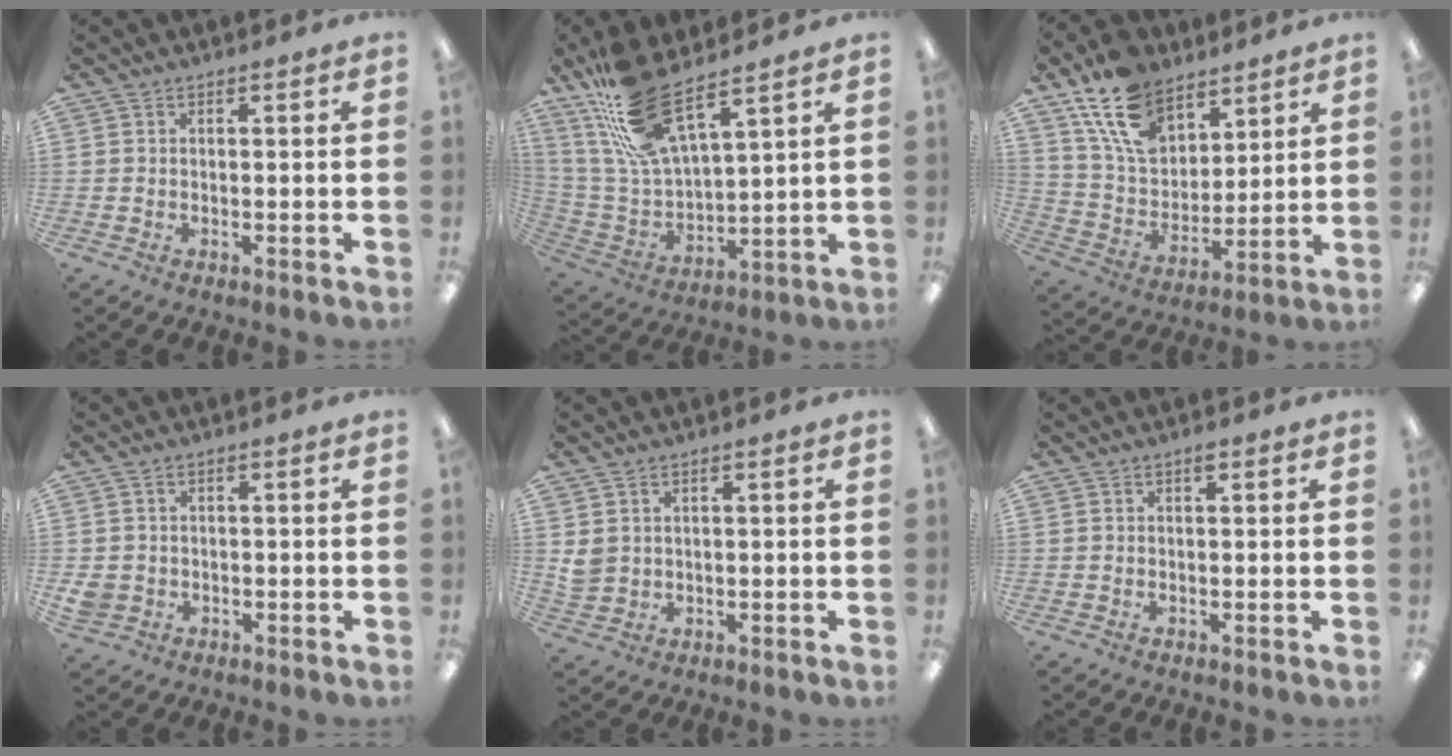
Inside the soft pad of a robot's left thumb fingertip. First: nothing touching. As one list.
[{"total": 18.7, "force": [13.1, 6.4, 11.7], "torque": [-0.261, -0.065, 0.238]}, {"total": 17.0, "force": [11.0, 10.1, 8.1], "torque": [-0.153, -0.047, 0.208]}, {"total": 3.1, "force": [-0.3, 2.8, 1.1], "torque": [-0.027, 0.001, -0.007]}, {"total": 3.0, "force": [1.3, 2.5, 1.0], "torque": [-0.023, 0.003, 0.028]}, {"total": 1.0, "force": [0.6, 0.3, 0.7], "torque": [-0.007, -0.002, 0.009]}]